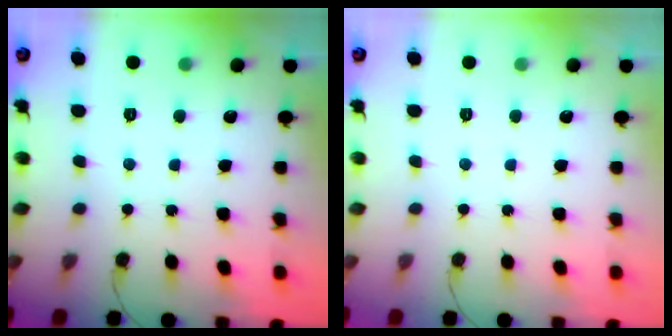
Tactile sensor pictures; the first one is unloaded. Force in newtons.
{"total": 0.0}